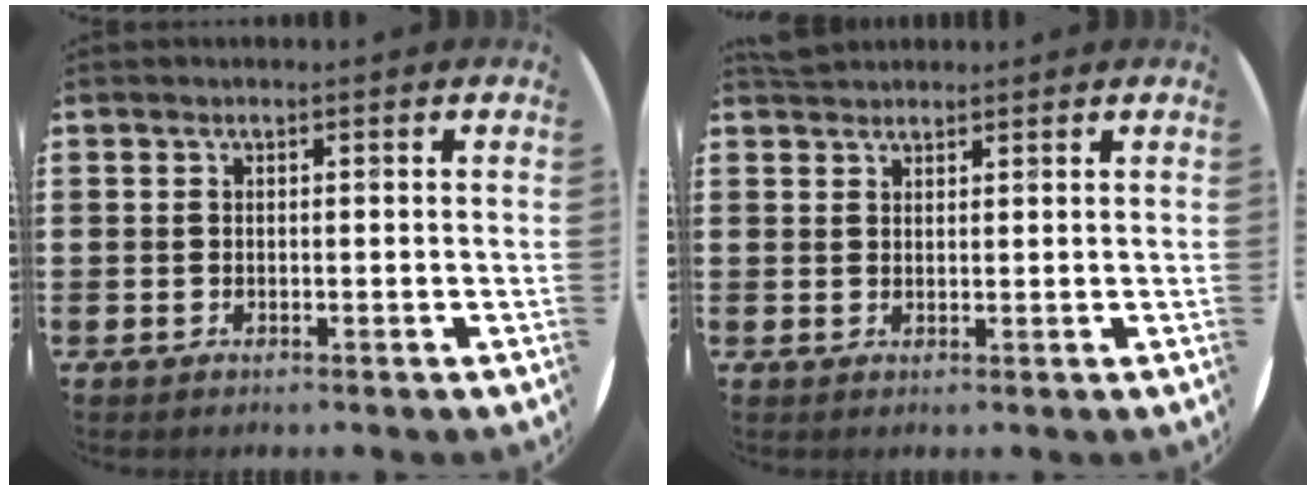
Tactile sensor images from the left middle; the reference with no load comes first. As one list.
[{"total": 1.8, "force": [1.7, 0.5, 0.0], "torque": [0.005, 0.003, 0.031]}]